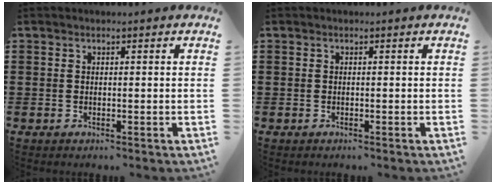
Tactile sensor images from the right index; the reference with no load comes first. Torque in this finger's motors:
{"motor_torque": [1.13, 1.01, 0.00, 0.00]}